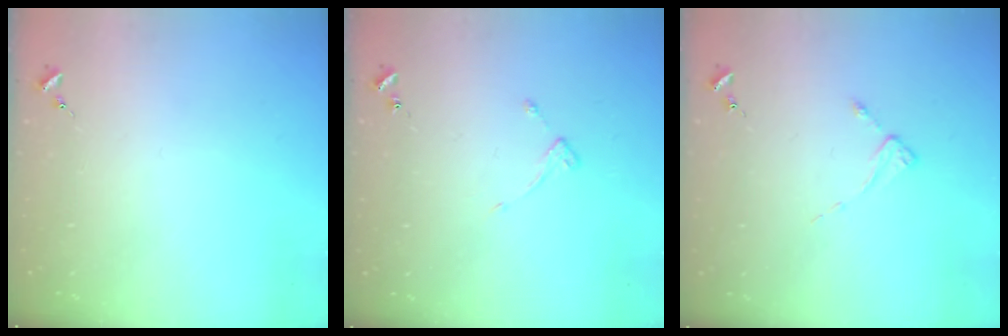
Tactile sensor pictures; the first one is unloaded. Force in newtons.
{"total": 3.7, "press": 3.6, "slide": 0.5}
{"total": 1.9, "press": 1.8, "slide": 0.3}